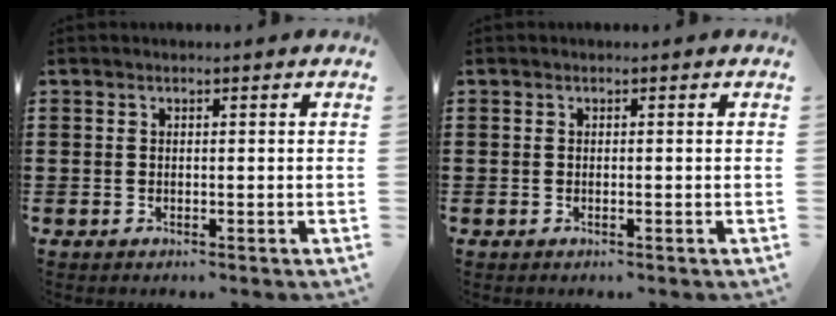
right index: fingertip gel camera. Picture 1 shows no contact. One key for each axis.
{"total": 0.0}